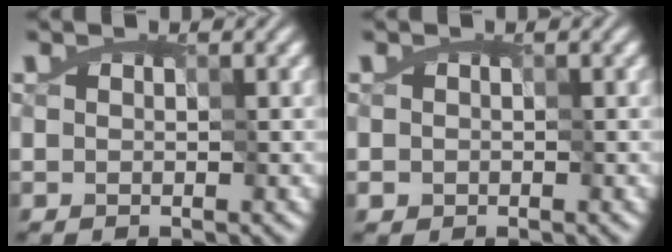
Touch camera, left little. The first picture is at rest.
{"total": 0.6, "force": [0.1, 0.6, 0.1], "torque": [-0.006, 0.002, 0.009]}